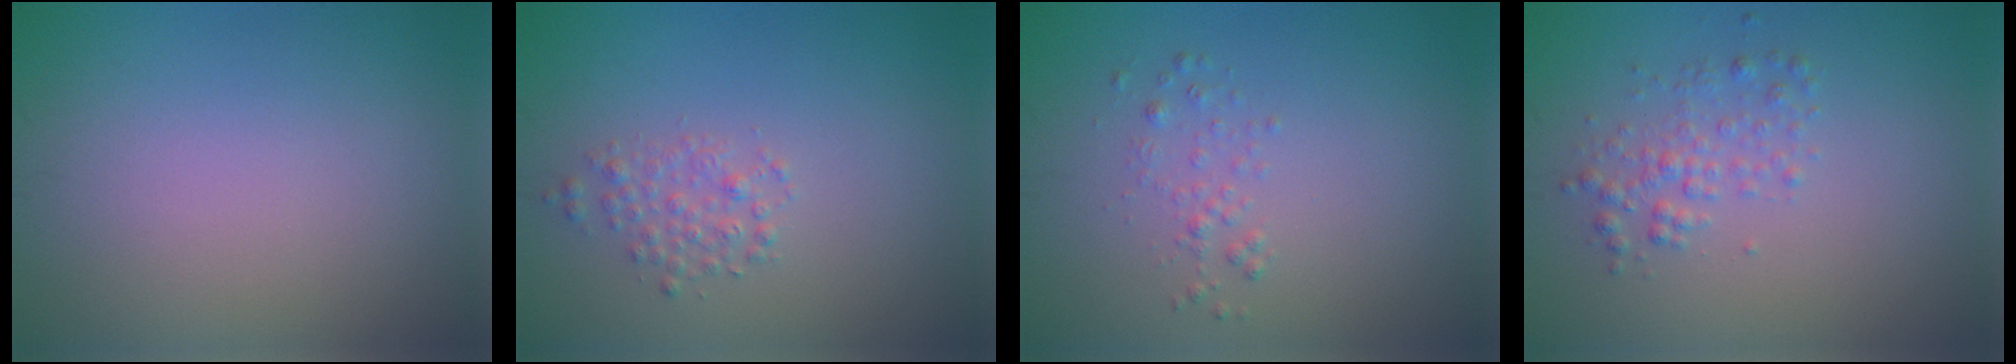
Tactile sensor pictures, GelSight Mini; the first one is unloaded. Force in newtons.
{"total": 1.6, "press": 1.6, "slide": 0.0}
{"total": 1.0, "press": 1.0, "slide": 0.1}
{"total": 2.0, "press": 2.0, "slide": 0.1}